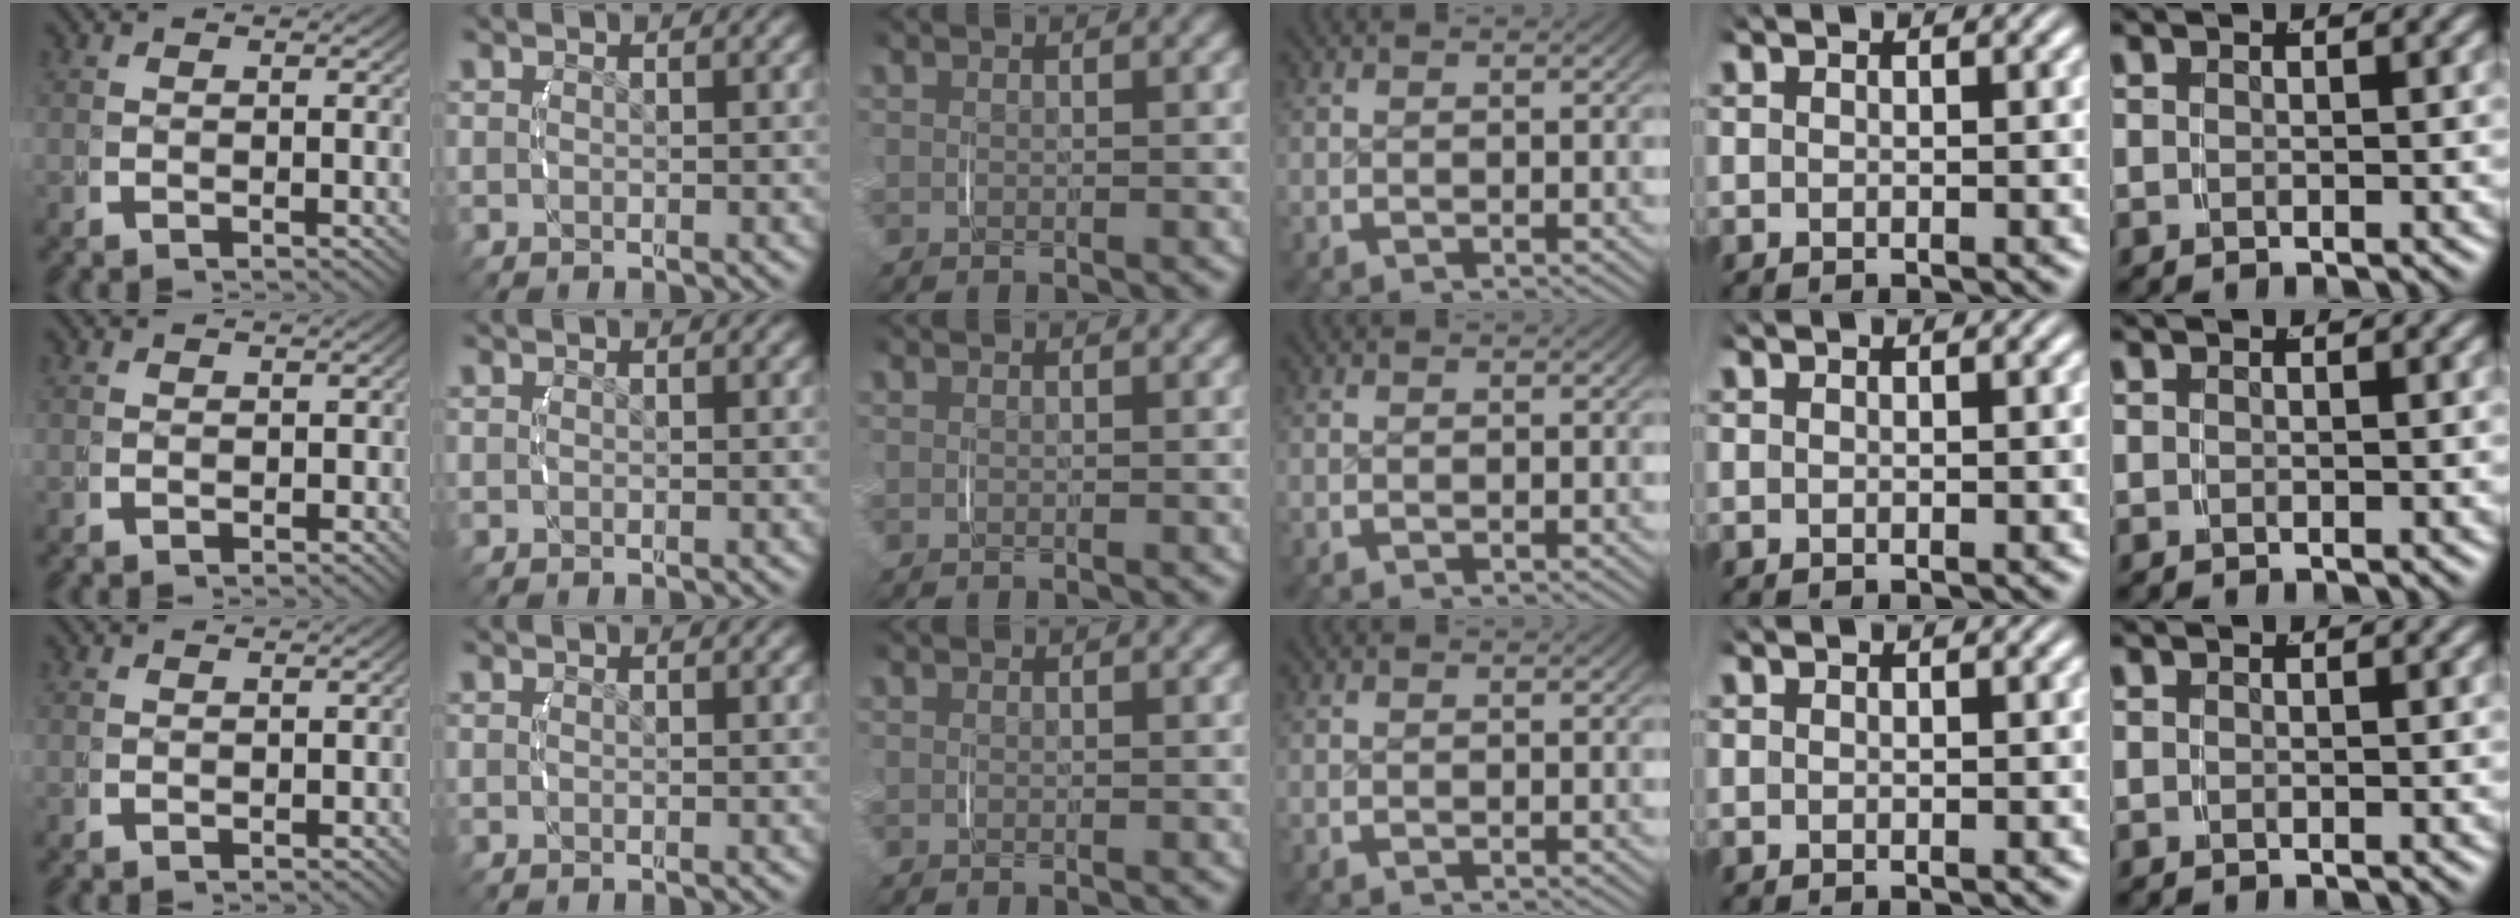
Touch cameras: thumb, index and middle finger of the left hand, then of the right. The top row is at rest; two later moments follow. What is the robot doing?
{"motion": "lift_and_place", "object": "string"}